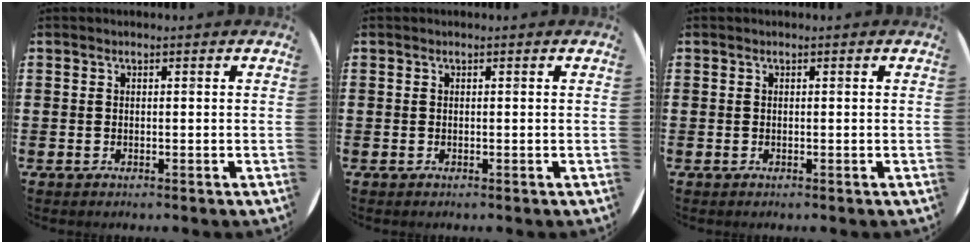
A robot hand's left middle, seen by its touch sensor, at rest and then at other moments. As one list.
[{"total": 0.0}, {"total": 0.0}]